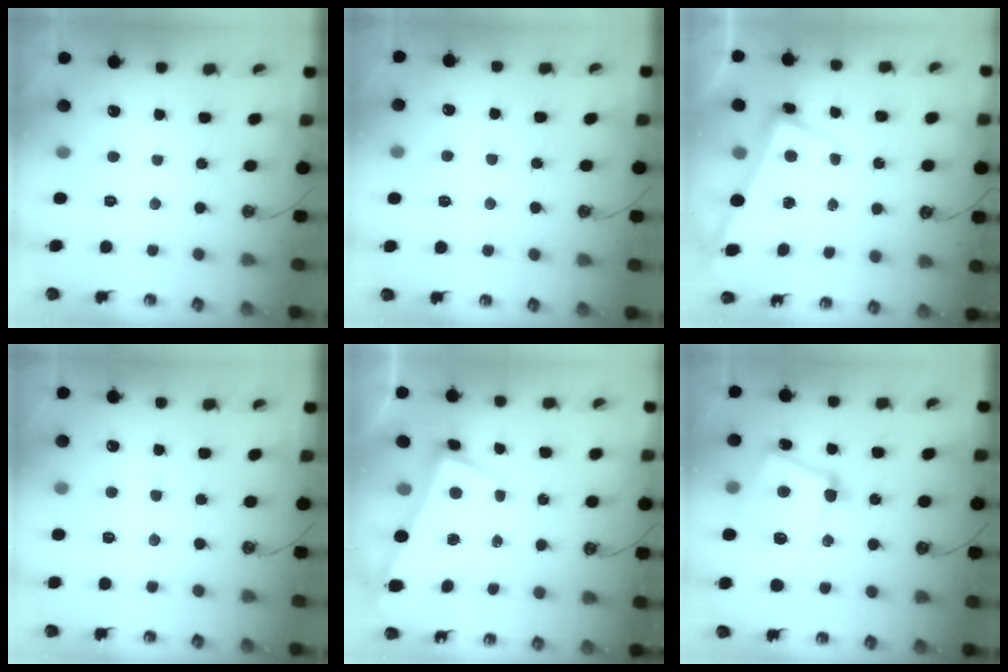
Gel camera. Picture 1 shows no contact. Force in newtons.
{"total": 2.9, "press": 2.8, "slide": 0.8}
{"total": 2.7, "press": 2.7, "slide": 0.6}
{"total": 0.8, "press": 0.5, "slide": 0.7}
{"total": 1.8, "press": 0.8, "slide": 1.6}
{"total": 13.0, "press": 12.8, "slide": 1.9}